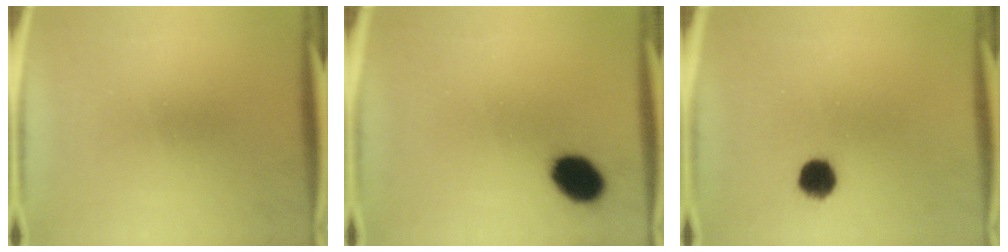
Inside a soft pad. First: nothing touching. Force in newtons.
{"total": 8.4}
{"total": 5.1}